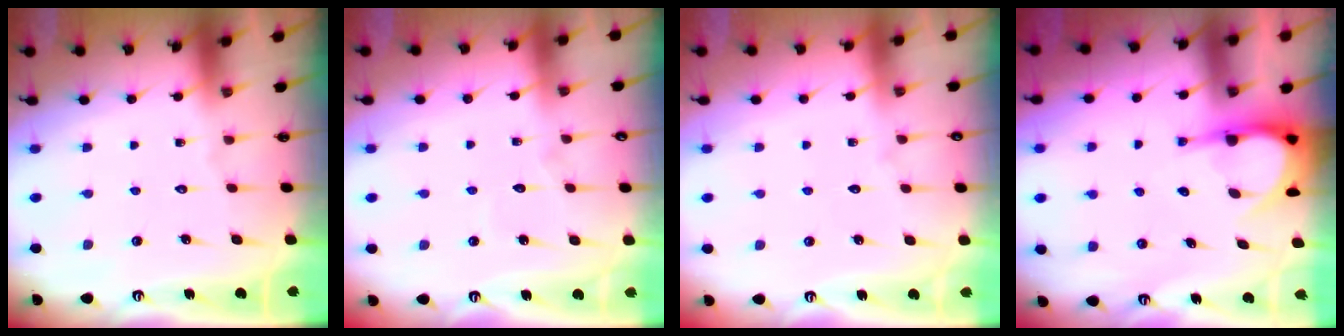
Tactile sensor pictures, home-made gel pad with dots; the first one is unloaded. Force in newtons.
{"total": 5.4, "press": 5.4, "slide": 0.4}
{"total": 2.9, "press": 2.9, "slide": 0.4}
{"total": 5.5, "press": 5.4, "slide": 0.5}